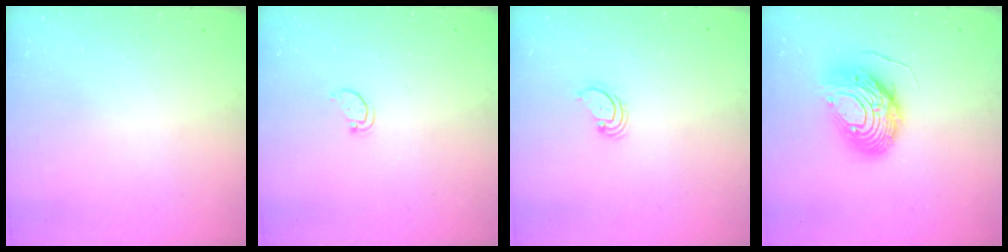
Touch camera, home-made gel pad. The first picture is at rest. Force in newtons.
{"total": 1.8, "press": 1.8, "slide": 0.1}
{"total": 2.7, "press": 2.7, "slide": 0.3}
{"total": 12.9, "press": 12.8, "slide": 1.3}